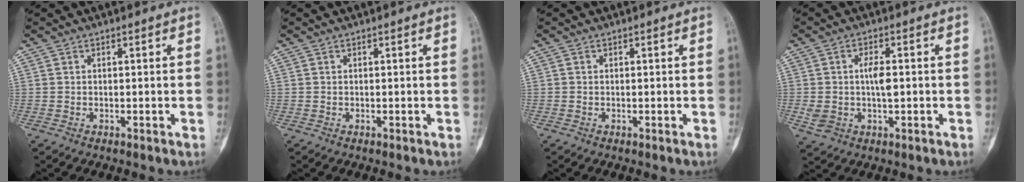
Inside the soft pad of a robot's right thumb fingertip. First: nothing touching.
{"total": 0.0}
{"total": 0.0}
{"total": 6.4, "force": [-0.2, 3.6, 5.3], "torque": [-0.106, 0.010, 0.003]}